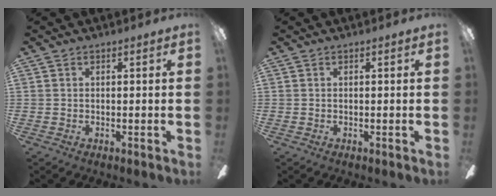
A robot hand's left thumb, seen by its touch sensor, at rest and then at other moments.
{"total": 0.0}